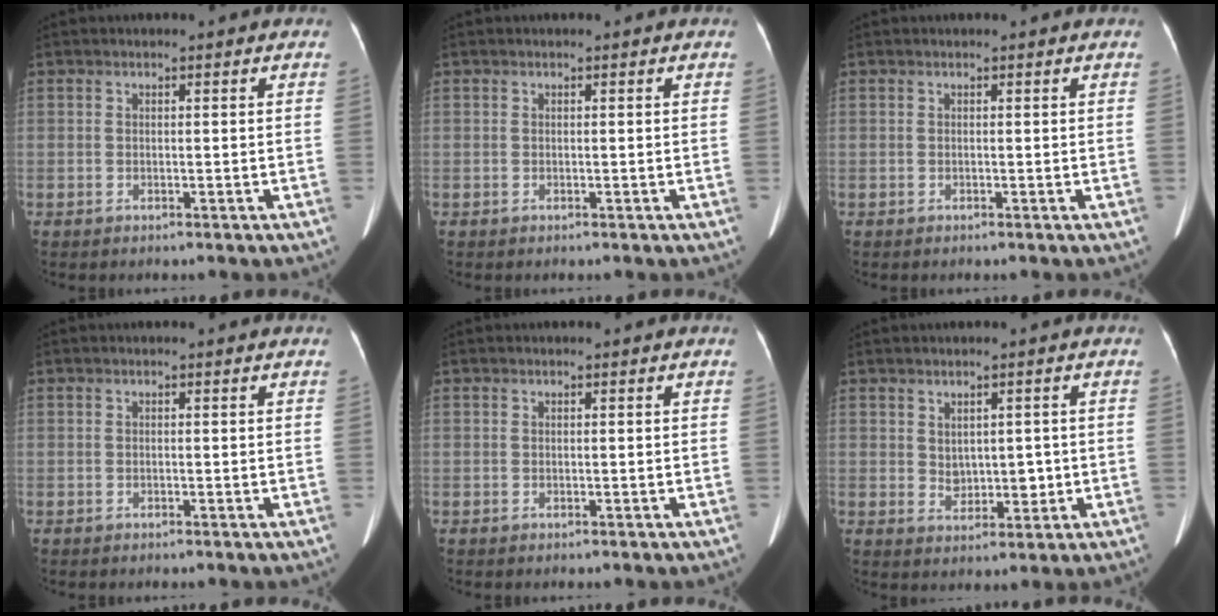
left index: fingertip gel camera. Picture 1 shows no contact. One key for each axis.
{"total": 0.0}
{"total": 0.0}
{"total": 0.0}
{"total": 0.0}
{"total": 3.7, "fx": 0.2, "fy": 2.7, "fz": 2.6, "tx": -0.043, "ty": 0.001, "tz": 0.016}